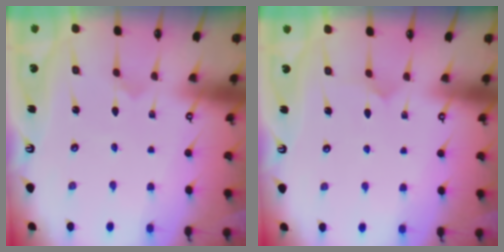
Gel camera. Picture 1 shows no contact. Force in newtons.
{"total": 5.9, "press": 5.9, "slide": 0.7}